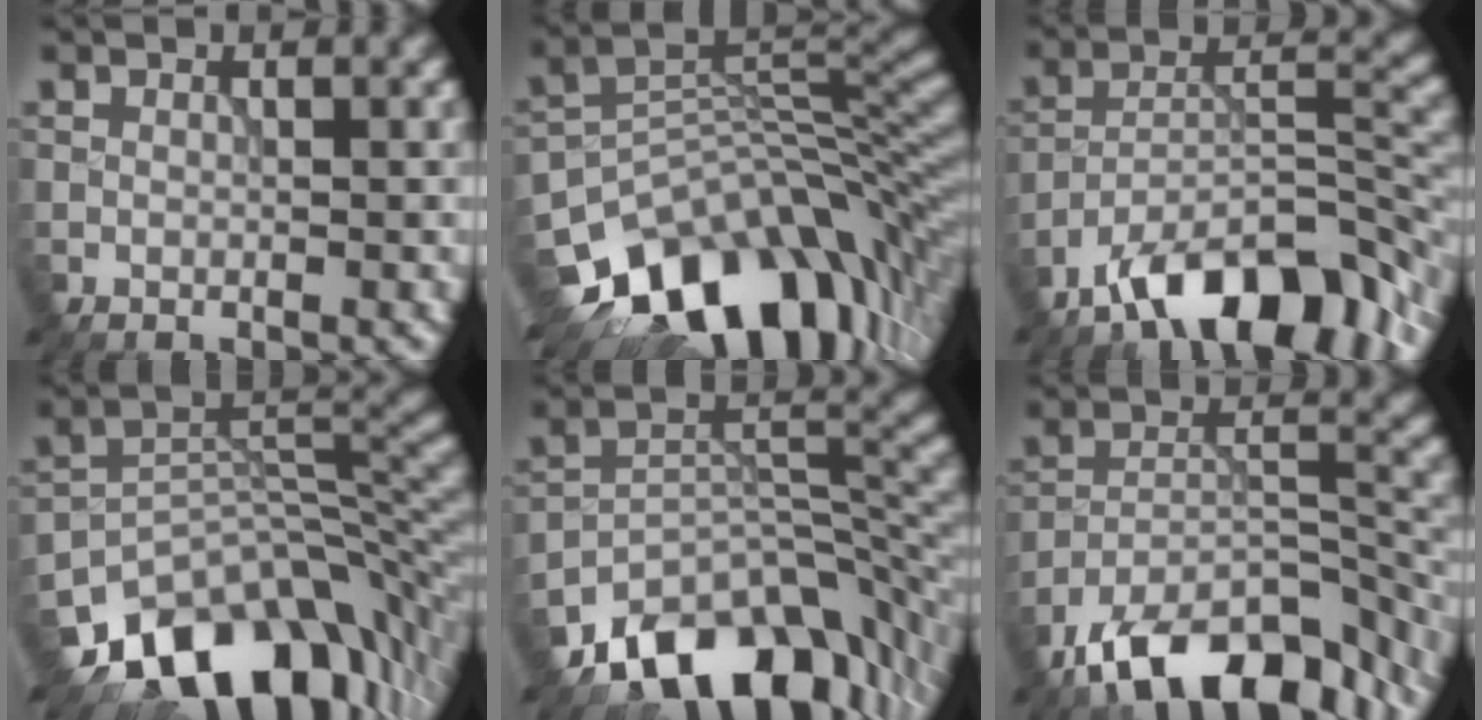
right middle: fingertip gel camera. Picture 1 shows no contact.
{"total": 14.1, "force": [-8.3, 7.4, 8.8], "torque": [-0.147, 0.002, -0.132]}
{"total": 10.8, "force": [-7.7, 3.3, 6.7], "torque": [-0.101, 0.009, -0.141]}
{"total": 13.1, "force": [-8.6, 6.4, 7.5], "torque": [-0.124, -0.002, -0.150]}
{"total": 12.6, "force": [-9.1, 5.6, 6.6], "torque": [-0.102, 0.004, -0.163]}
{"total": 12.4, "force": [-9.2, 4.7, 6.9], "torque": [-0.114, 0.003, -0.154]}